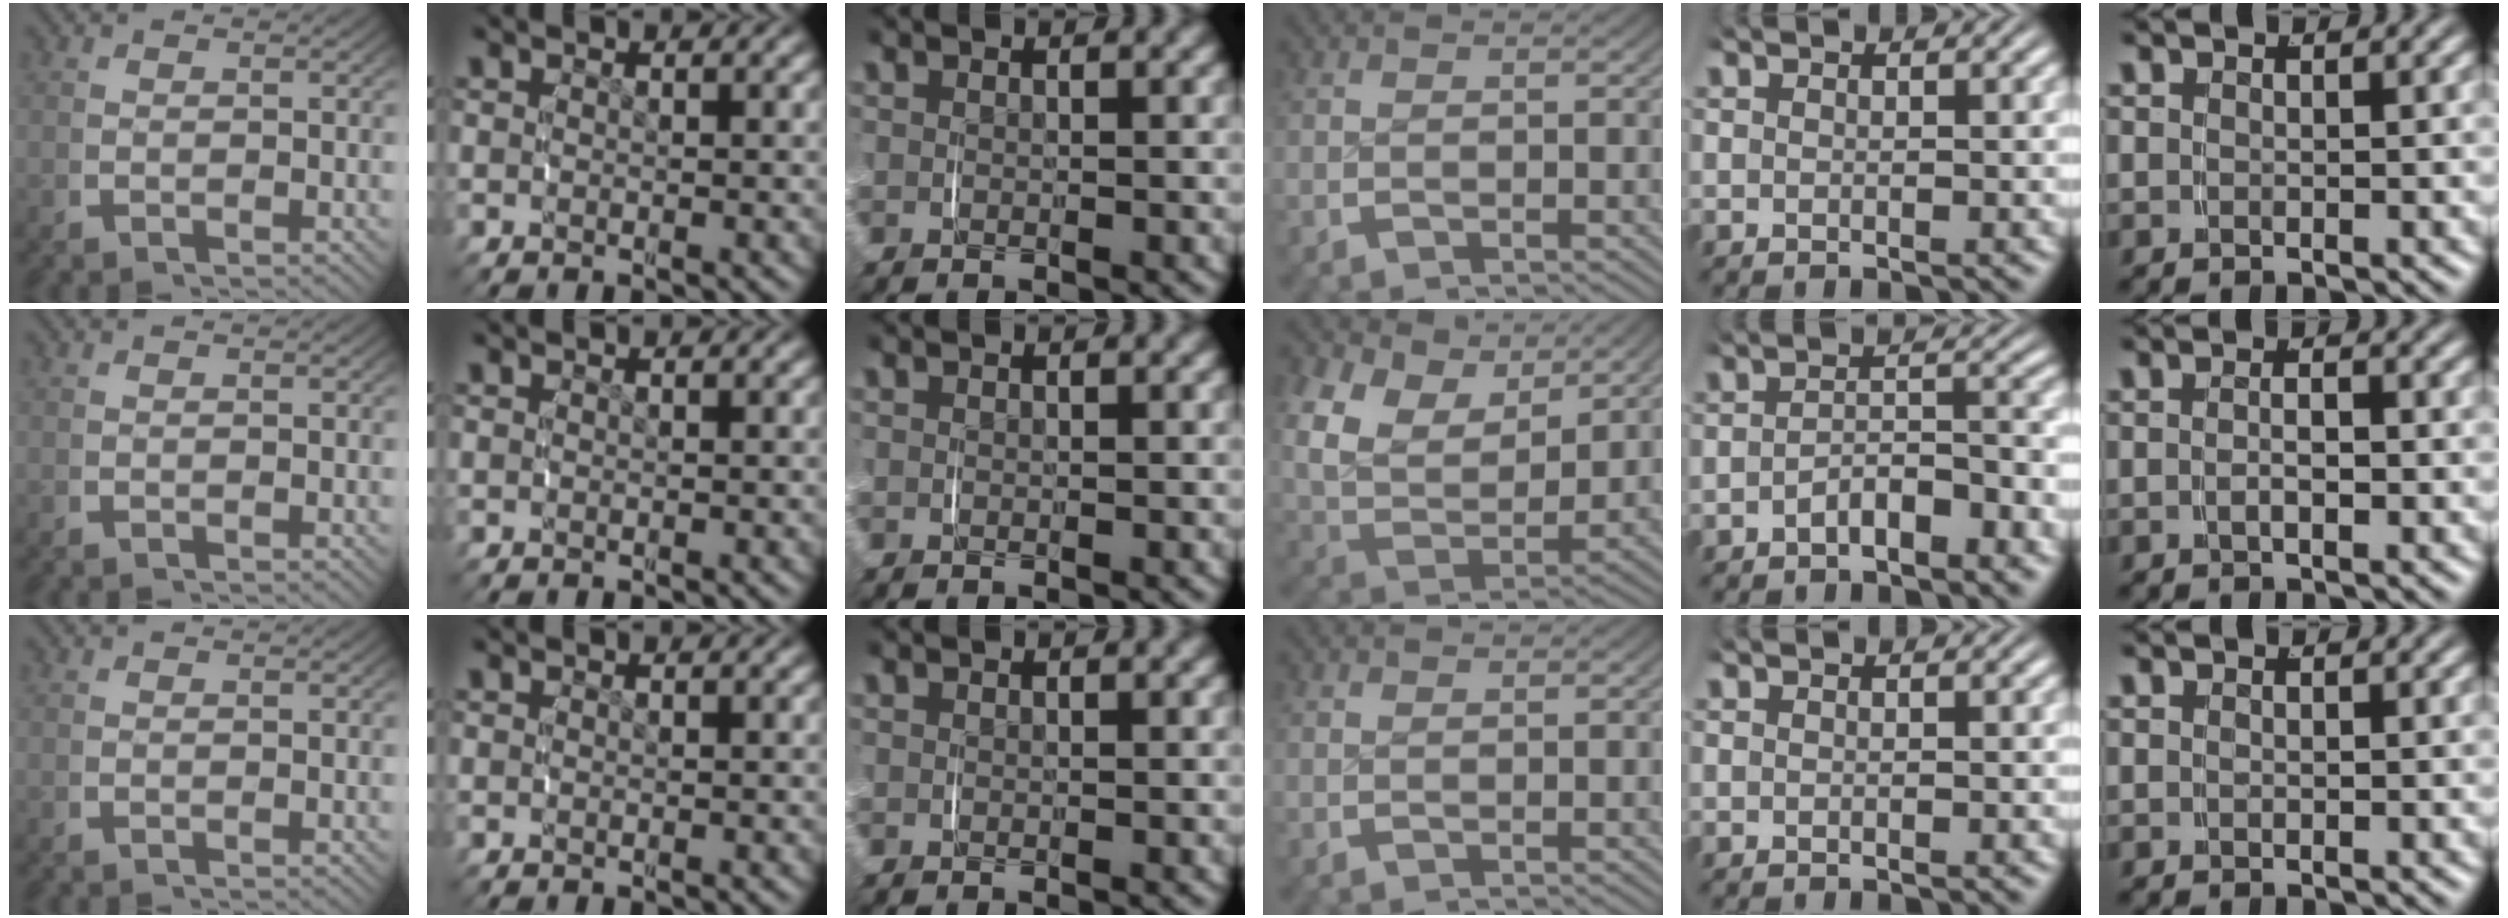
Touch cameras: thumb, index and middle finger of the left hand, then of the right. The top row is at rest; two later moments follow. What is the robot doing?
{"motion": "lift_and_place", "object": "pen bag"}